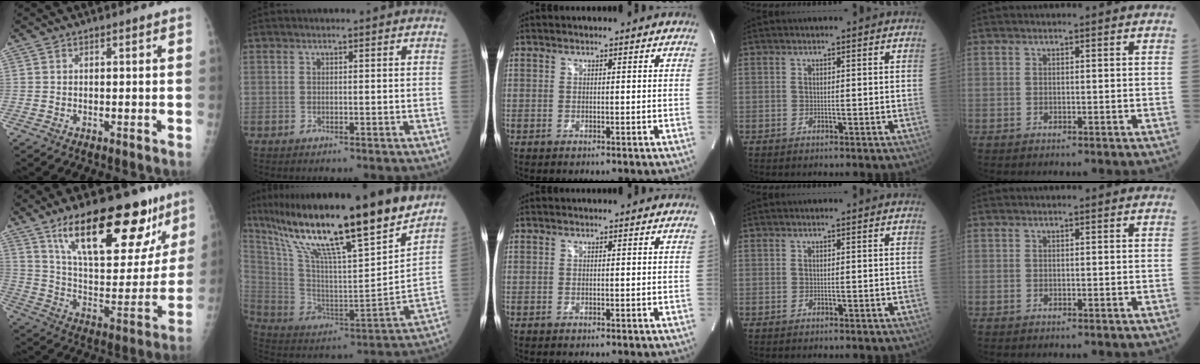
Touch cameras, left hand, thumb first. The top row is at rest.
{"thumb": {"total": 26.4, "force": [16.1, 10.4, 18.2], "torque": [-0.221, -0.053, 0.256]}, "index": {"total": 24.7, "force": [19.7, 1.0, 14.9], "torque": [-0.262, -0.022, 0.329]}}